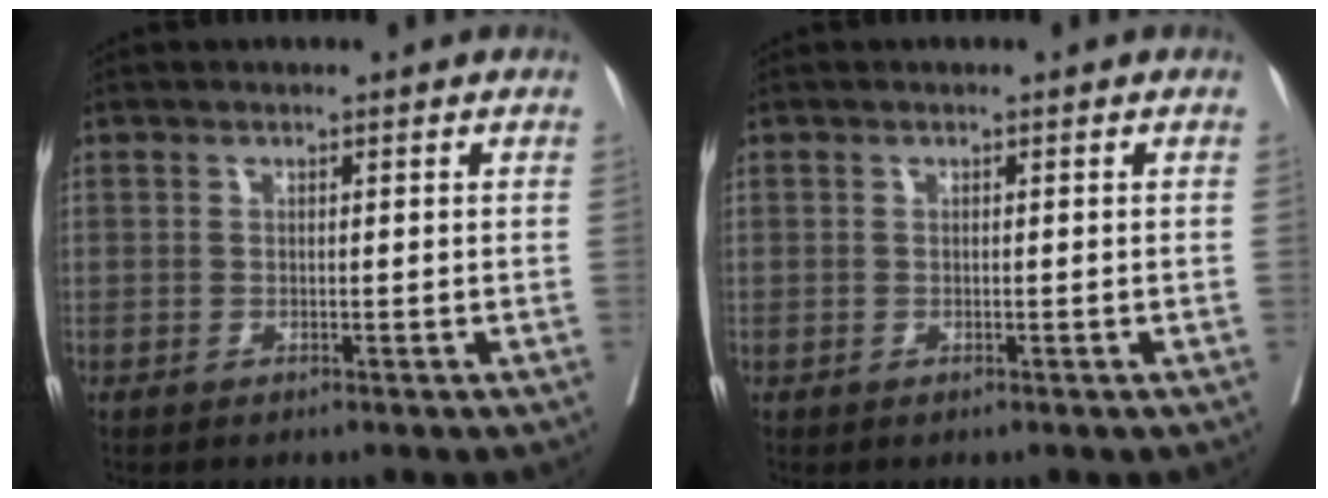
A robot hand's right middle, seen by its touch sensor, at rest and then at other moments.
{"total": 0.0}